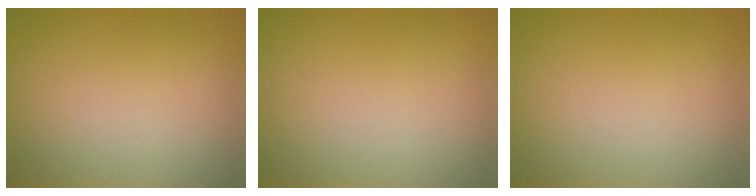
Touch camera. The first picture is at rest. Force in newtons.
{"total": 0.0}
{"total": 0.0}